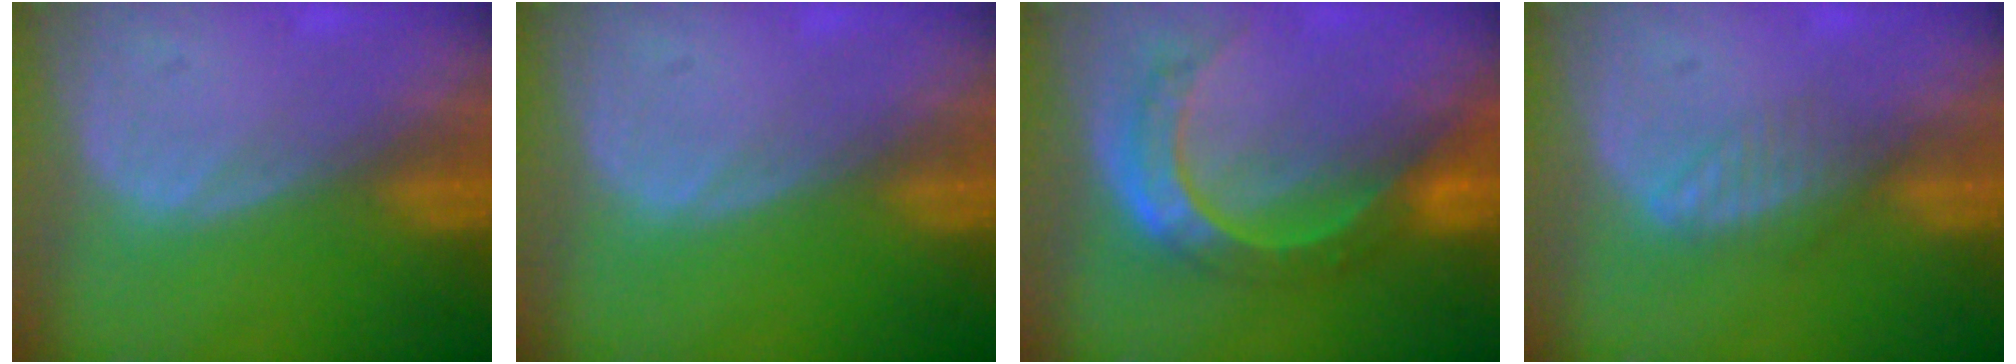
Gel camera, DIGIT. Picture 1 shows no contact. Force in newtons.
{"total": 0.0}
{"total": 8.8, "press": 7.3, "slide": 5.0}
{"total": 2.7, "press": 2.7, "slide": 0.2}